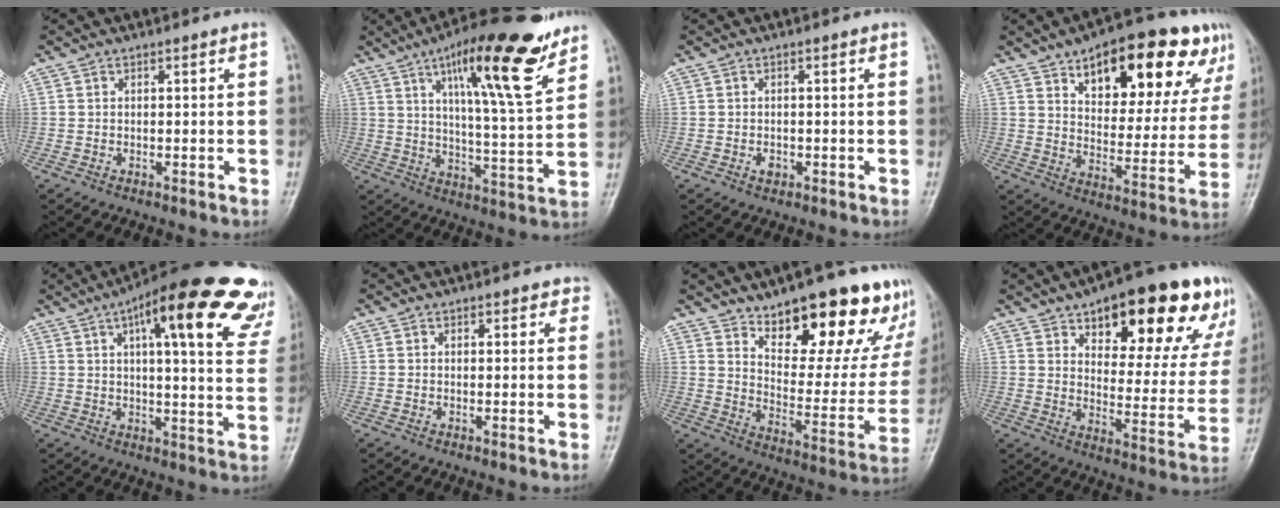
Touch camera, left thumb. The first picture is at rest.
{"total": 19.0, "force": [11.3, 4.0, 14.8], "torque": [-0.205, -0.053, 0.177]}
{"total": 1.3, "force": [-0.5, 1.0, 0.7], "torque": [-0.008, 0.001, -0.007]}
{"total": 23.0, "force": [12.8, 10.1, 16.2], "torque": [-0.174, -0.026, 0.188]}
{"total": 27.1, "force": [15.3, 7.0, 21.3], "torque": [-0.264, -0.024, 0.193]}
{"total": 1.5, "force": [1.0, 1.1, 0.5], "torque": [0.016, -0.003, 0.006]}
{"total": 23.1, "force": [15.3, 9.2, 14.7], "torque": [-0.140, -0.097, 0.219]}
{"total": 25.4, "force": [14.9, 10.3, 17.8], "torque": [-0.185, -0.037, 0.204]}